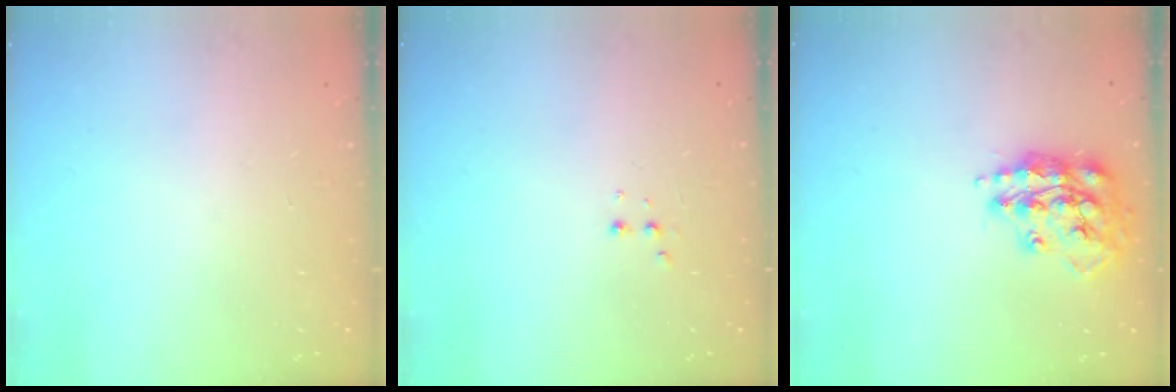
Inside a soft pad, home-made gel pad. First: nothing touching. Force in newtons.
{"total": 2.9, "press": 2.7, "slide": 1.0}
{"total": 17.4, "press": 17.4, "slide": 1.4}